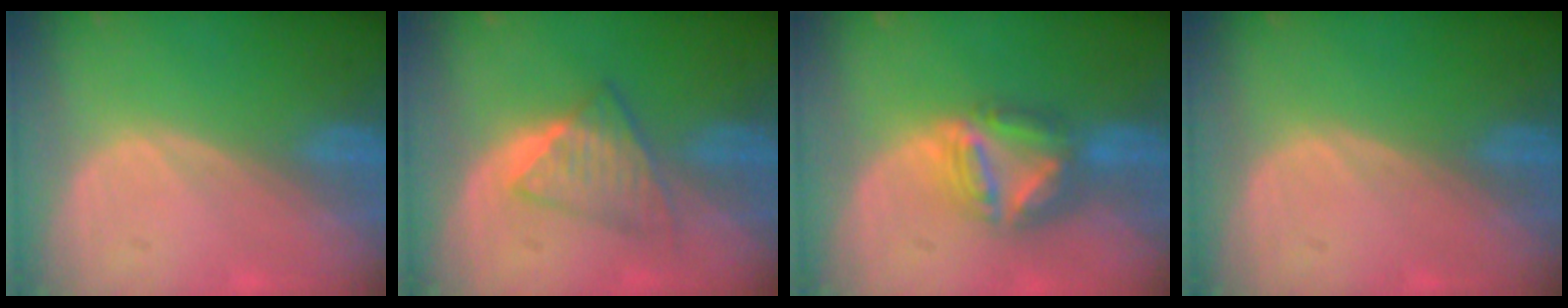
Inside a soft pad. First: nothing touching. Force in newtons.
{"total": 5.9, "press": 5.4, "slide": 2.3}
{"total": 7.7, "press": 6.6, "slide": 4.0}
{"total": 0.0}